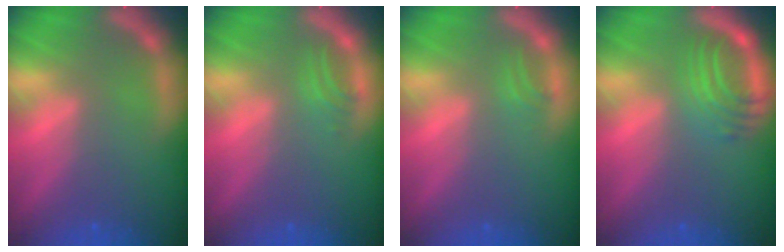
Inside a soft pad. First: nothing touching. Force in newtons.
{"total": 1.5}
{"total": 0.9}
{"total": 5.0}